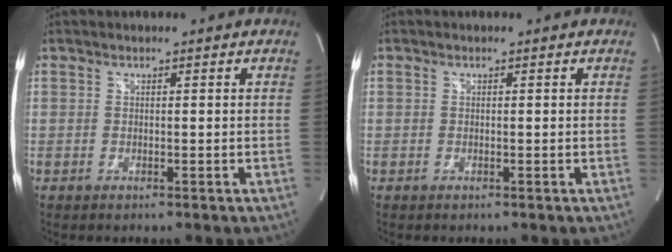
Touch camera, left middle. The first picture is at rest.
{"total": 0.0}